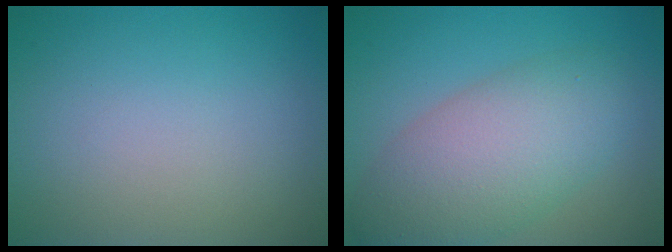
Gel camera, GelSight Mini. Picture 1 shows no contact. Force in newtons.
{"total": 7.4, "press": 7.4, "slide": 0.3}